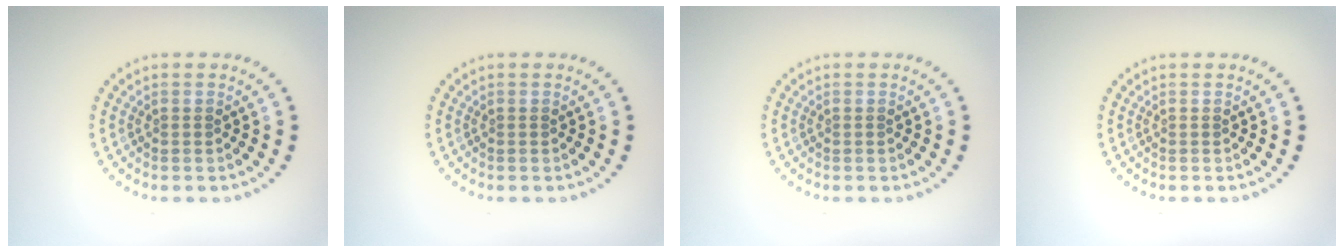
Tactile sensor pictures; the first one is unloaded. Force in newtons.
{"total": 0.0}
{"total": 0.0}
{"total": 0.0}